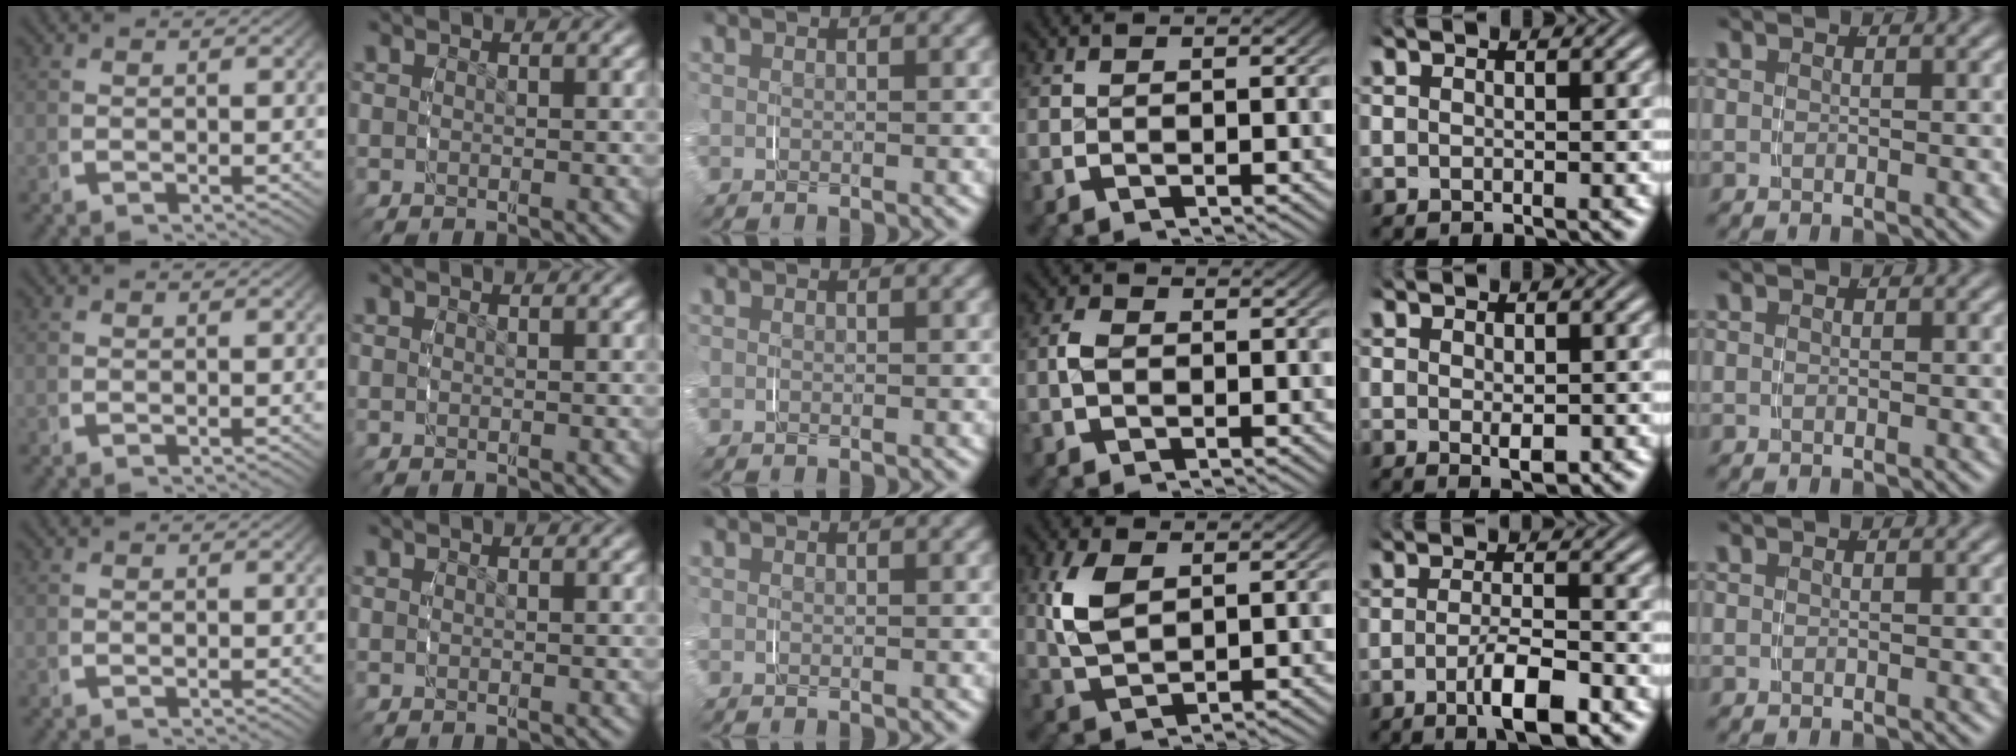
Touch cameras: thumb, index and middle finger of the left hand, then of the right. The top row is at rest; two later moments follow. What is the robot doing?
{"motion": "grasp_and_lifting", "object": "lipstick"}